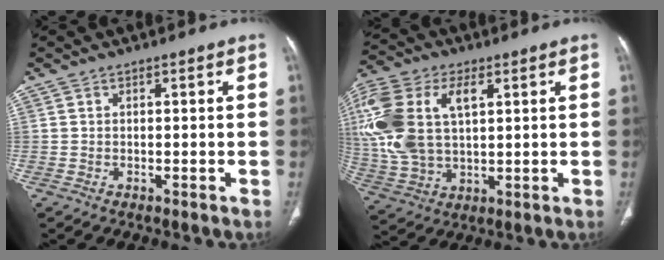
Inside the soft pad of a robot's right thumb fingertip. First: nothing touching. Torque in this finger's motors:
{"motor_torque": [2.34, 2.54, 1.81, 0.70, 0.28]}